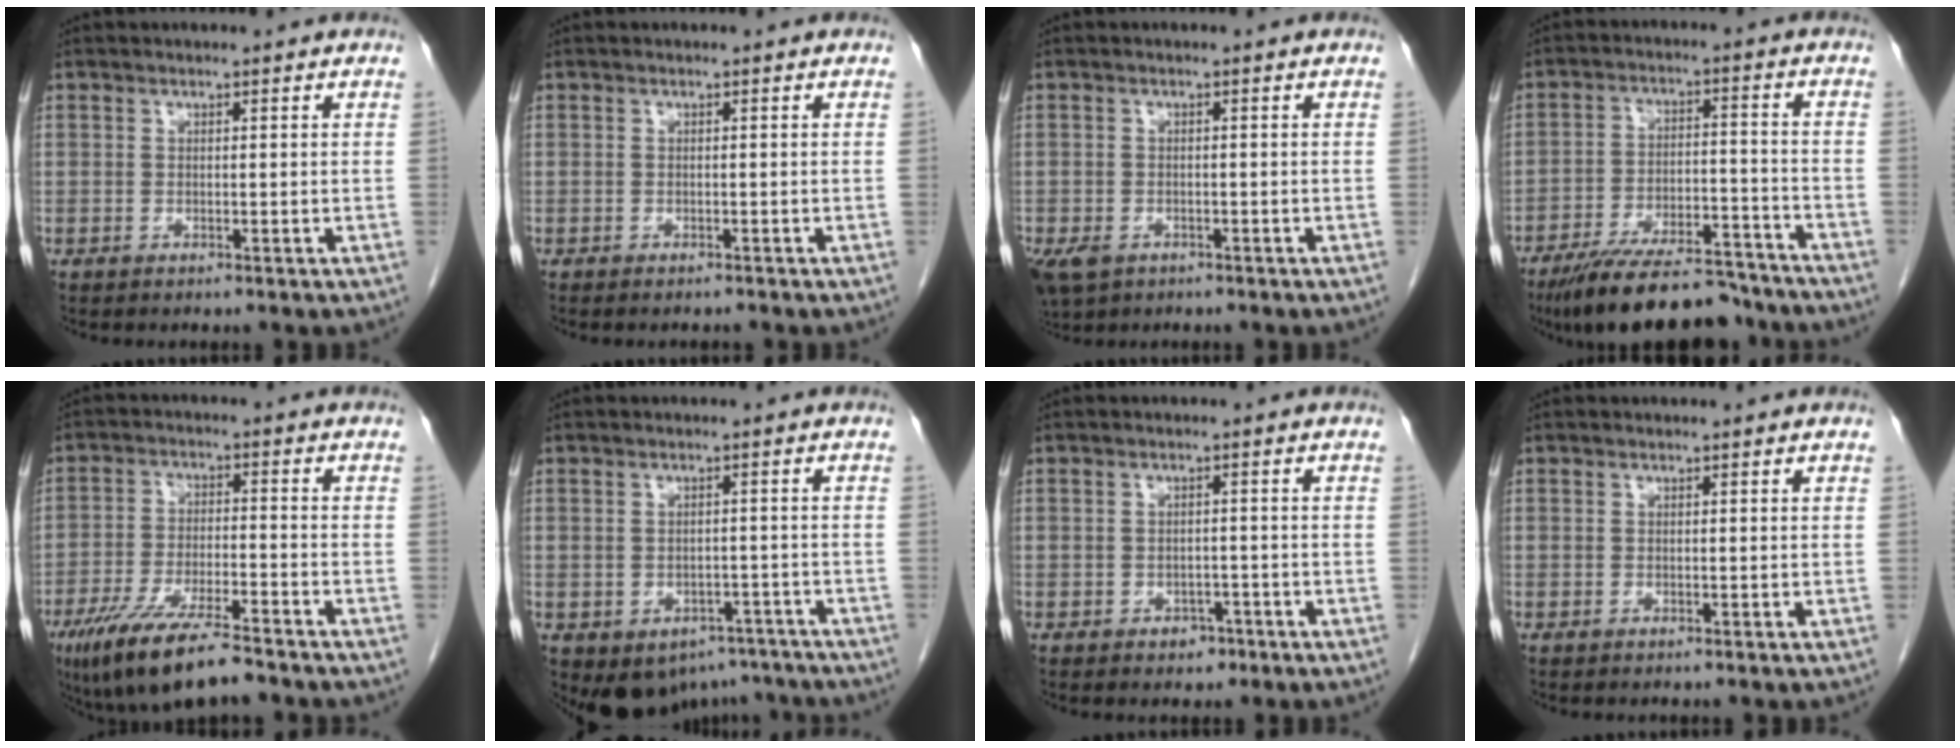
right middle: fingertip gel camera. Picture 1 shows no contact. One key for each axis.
{"total": 0.8, "fx": -0.7, "fy": -0.3, "fz": 0.0, "tx": -0.005, "ty": -0.002, "tz": -0.012}
{"total": 5.6, "fx": -3.3, "fy": 3.7, "fz": 2.6, "tx": -0.057, "ty": -0.008, "tz": -0.050}
{"total": 16.5, "fx": -14.5, "fy": 3.3, "fz": 7.1, "tx": -0.111, "ty": 0.003, "tz": -0.226}
{"total": 11.6, "fx": -8.6, "fy": 1.7, "fz": 7.6, "tx": -0.140, "ty": -0.027, "tz": -0.150}
{"total": 8.5, "fx": -5.7, "fy": 5.8, "fz": 2.3, "tx": -0.029, "ty": 0.014, "tz": -0.066}
{"total": 1.9, "fx": -1.2, "fy": 1.2, "fz": 0.8, "tx": -0.009, "ty": 0.004, "tz": -0.013}
{"total": 0.0}